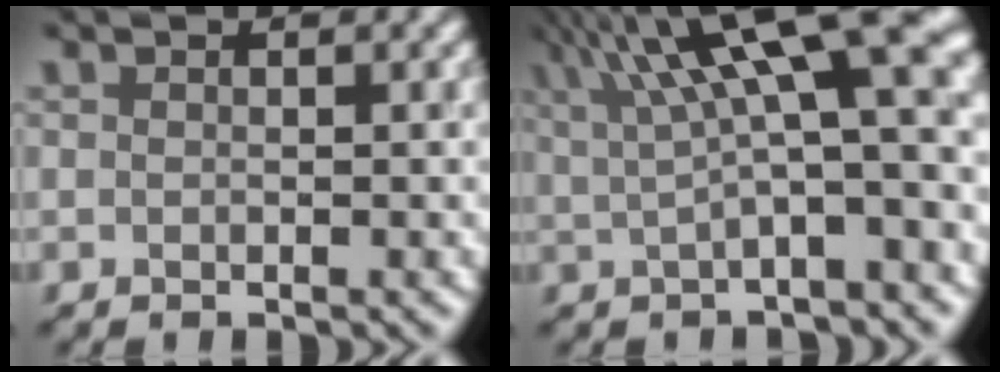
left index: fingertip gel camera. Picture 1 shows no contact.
{"total": 12.8, "force": [4.4, 3.4, 11.5], "torque": [-0.169, 0.018, 0.068]}